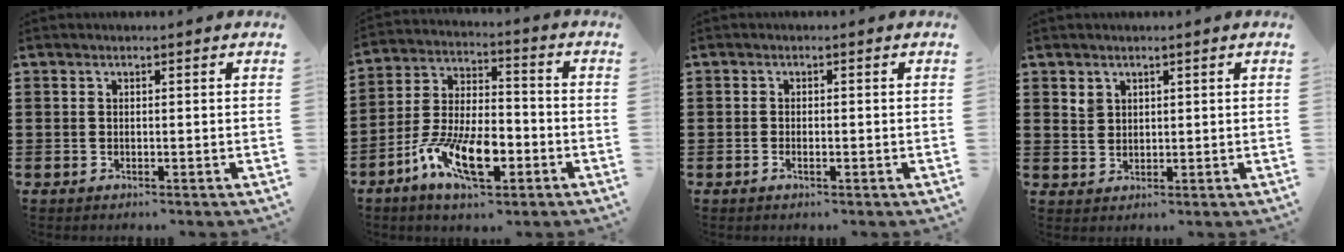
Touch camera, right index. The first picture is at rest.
{"total": 11.2, "force": [-5.7, 4.6, 8.5], "torque": [-0.179, 0.006, -0.105]}
{"total": 0.9, "force": [-0.5, 0.2, 0.8], "torque": [-0.016, -0.005, -0.008]}
{"total": 2.0, "force": [1.4, 1.4, 0.4], "torque": [-0.010, 0.004, 0.027]}